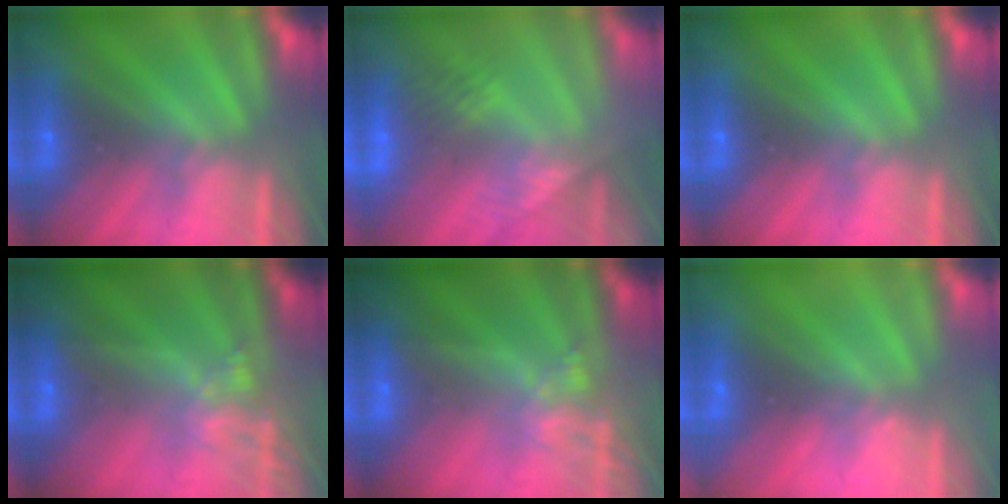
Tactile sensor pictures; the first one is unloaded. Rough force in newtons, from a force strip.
{"total": 2.7}
{"total": 0.0}
{"total": 9.6}
{"total": 9.6}
{"total": 2.3}